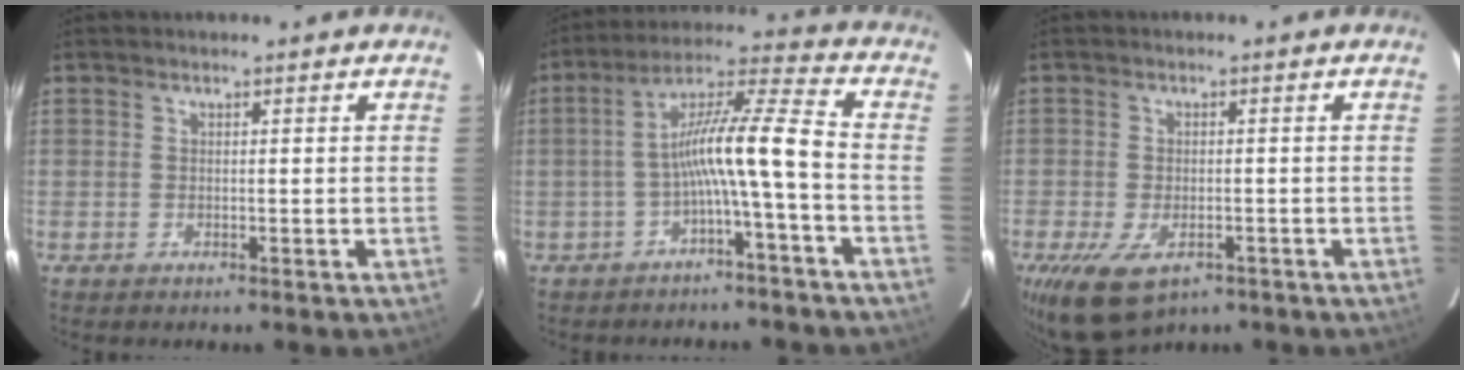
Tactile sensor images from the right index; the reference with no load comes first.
{"total": 8.8, "force": [-2.2, -0.3, 8.5], "torque": [-0.146, 0.029, -0.039]}
{"total": 9.0, "force": [-5.3, 4.6, 5.6], "torque": [-0.112, -0.015, -0.078]}